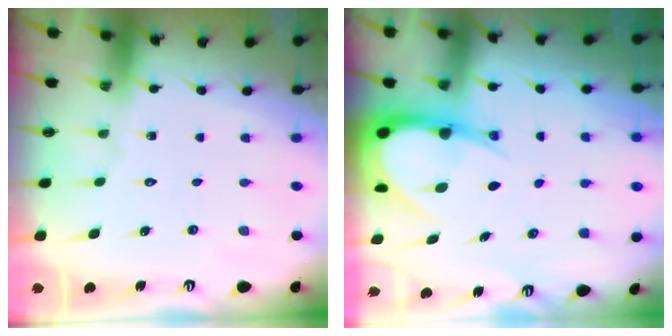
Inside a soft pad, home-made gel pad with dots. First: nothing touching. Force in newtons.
{"total": 11.4, "press": 11.3, "slide": 1.4}